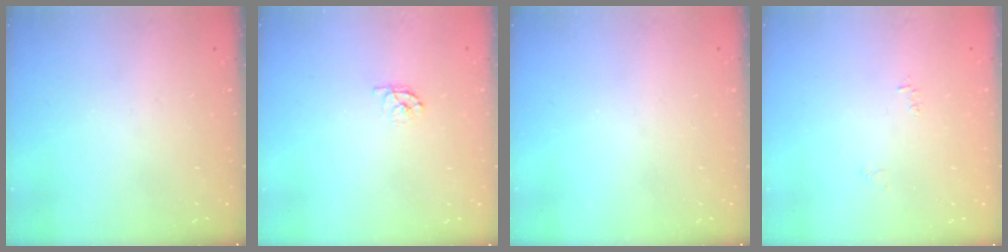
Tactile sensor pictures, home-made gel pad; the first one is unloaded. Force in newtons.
{"total": 4.5, "press": 4.5, "slide": 0.3}
{"total": 0.0}
{"total": 3.1, "press": 3.1, "slide": 0.5}